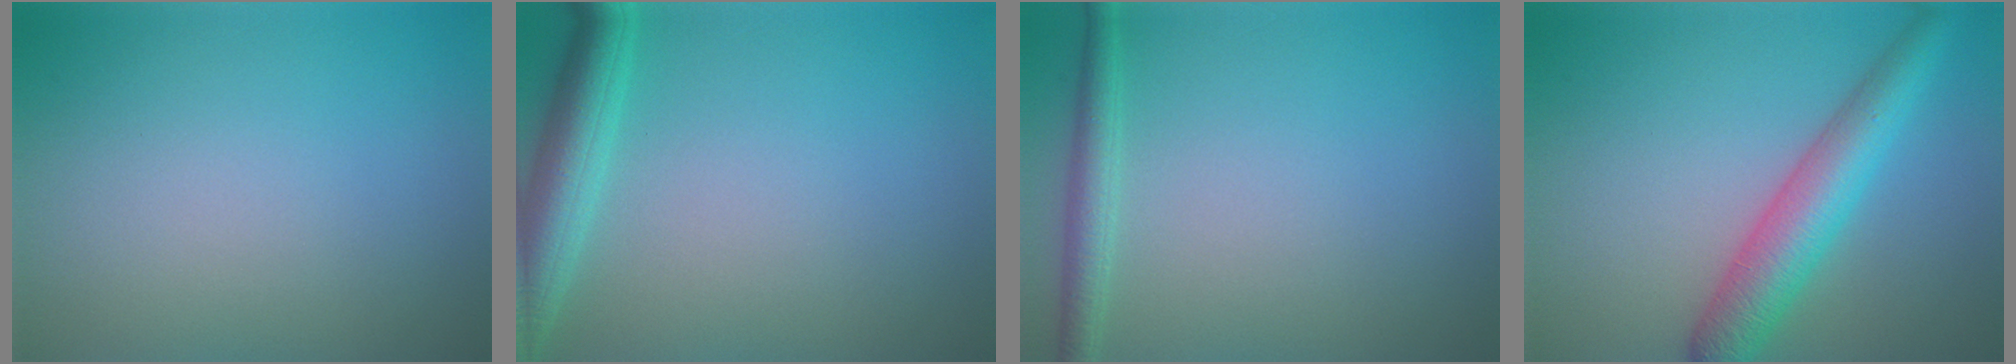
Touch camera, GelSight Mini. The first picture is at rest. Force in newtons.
{"total": 4.2, "press": 4.2, "slide": 0.2}
{"total": 1.9, "press": 1.9, "slide": 0.1}
{"total": 5.4, "press": 5.4, "slide": 0.2}